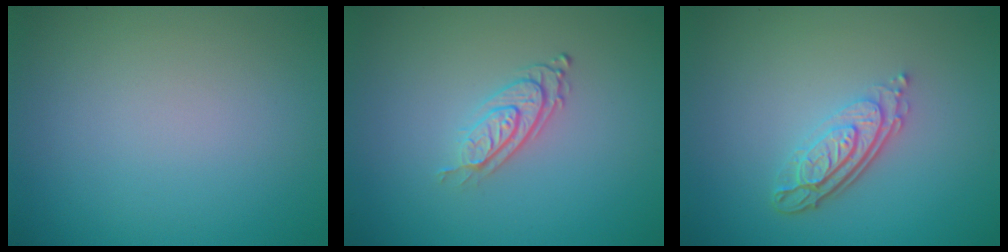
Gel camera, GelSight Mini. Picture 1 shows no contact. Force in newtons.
{"total": 2.9, "press": 2.0, "slide": 2.0}
{"total": 4.0, "press": 2.8, "slide": 2.9}